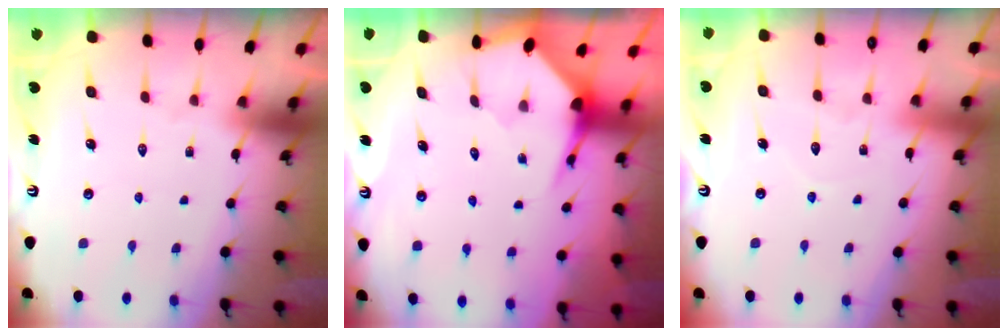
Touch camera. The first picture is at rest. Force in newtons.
{"total": 3.5, "press": 3.4, "slide": 0.4}
{"total": 4.8, "press": 4.8, "slide": 0.5}